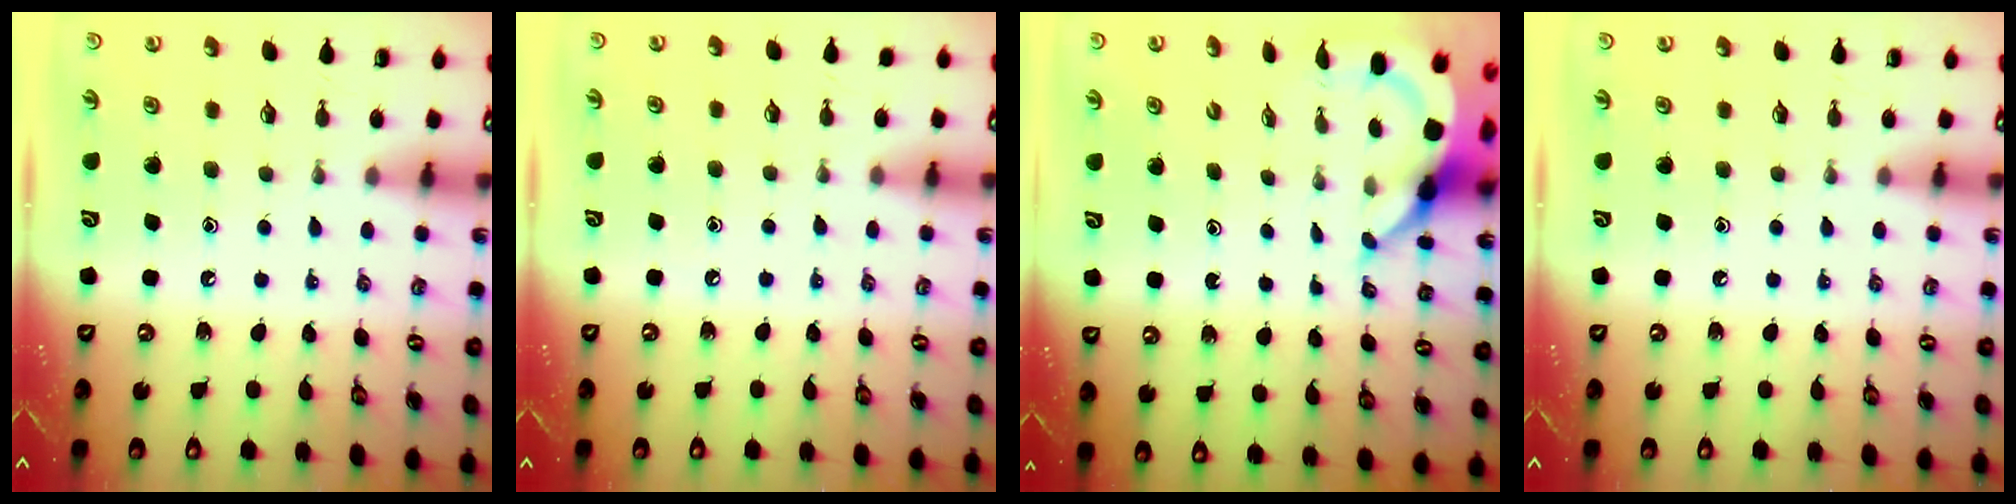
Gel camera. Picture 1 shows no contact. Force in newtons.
{"total": 2.9, "press": 2.9, "slide": 0.4}
{"total": 5.5, "press": 5.5, "slide": 0.7}
{"total": 0.0}